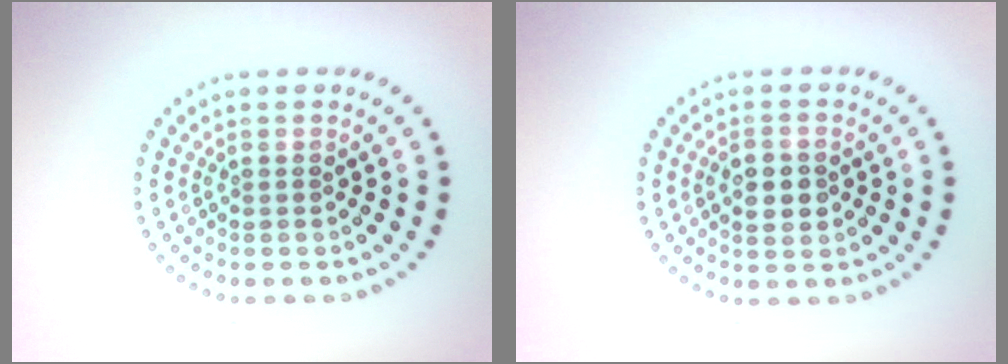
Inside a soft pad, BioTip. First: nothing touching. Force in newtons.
{"total": 2.6, "press": 2.6, "slide": 0.0}